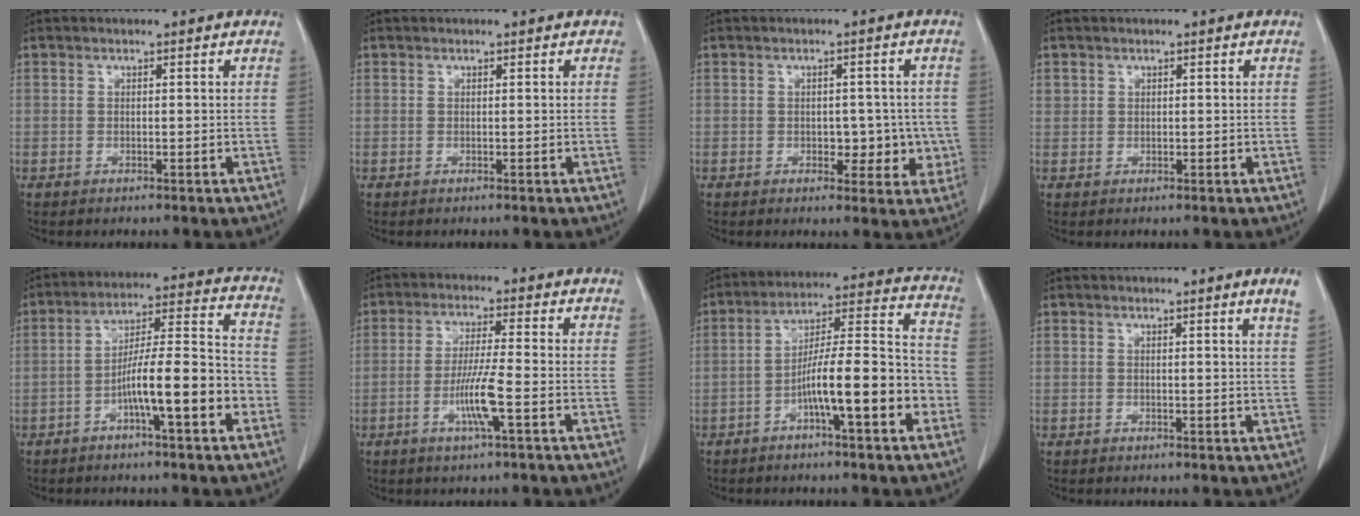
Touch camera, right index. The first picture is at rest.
{"total": 0.0}
{"total": 4.9, "force": [-0.9, 3.2, 3.6], "torque": [-0.023, 0.007, -0.010]}
{"total": 1.1, "force": [0.3, 1.0, 0.1], "torque": [0.006, 0.009, 0.005]}
{"total": 12.3, "force": [-4.8, 1.2, 11.2], "torque": [-0.187, 0.020, -0.078]}
{"total": 6.1, "force": [-2.3, -0.5, 5.7], "torque": [-0.110, -0.007, -0.045]}
{"total": 13.5, "force": [-5.2, 1.5, 12.4], "torque": [-0.199, 0.022, -0.084]}
{"total": 2.0, "force": [1.4, -0.8, 1.2], "torque": [-0.028, -0.014, 0.016]}